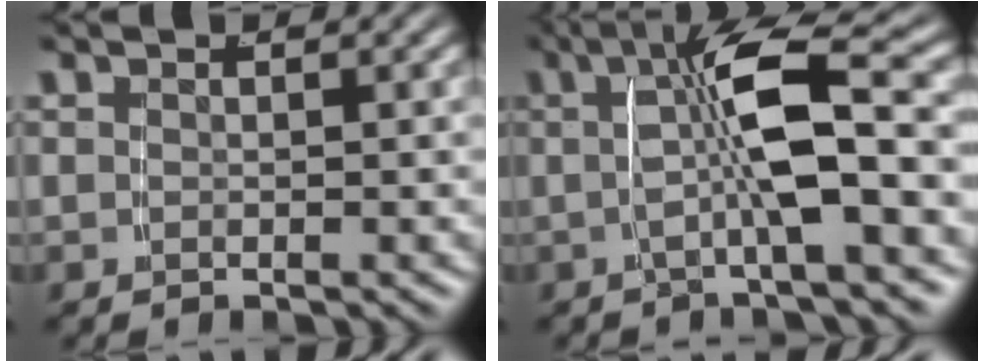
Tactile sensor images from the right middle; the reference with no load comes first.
{"total": 6.2, "force": [0.3, 1.1, 6.1], "torque": [-0.095, 0.015, 0.005]}